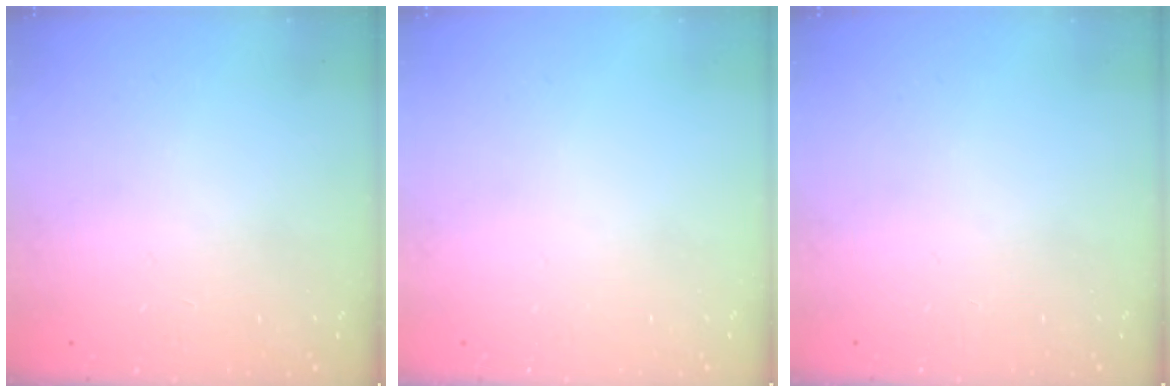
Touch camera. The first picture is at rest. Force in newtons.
{"total": 0.0}
{"total": 0.0}